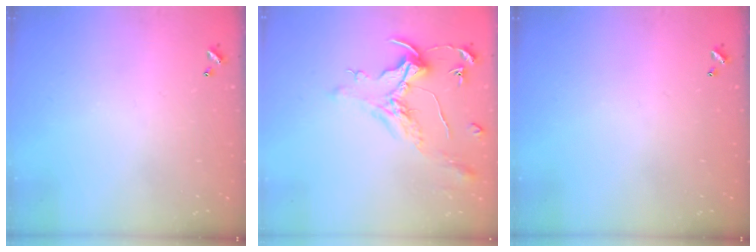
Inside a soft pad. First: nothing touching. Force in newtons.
{"total": 1.6, "press": 1.4, "slide": 0.7}
{"total": 0.0}